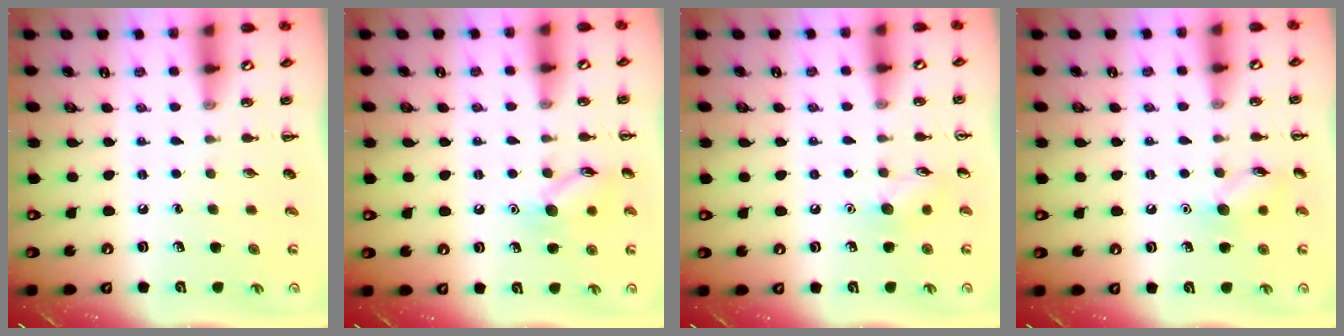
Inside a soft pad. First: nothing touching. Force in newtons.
{"total": 9.7, "press": 9.7, "slide": 0.5}
{"total": 6.1, "press": 5.9, "slide": 1.4}
{"total": 7.5, "press": 7.4, "slide": 1.1}